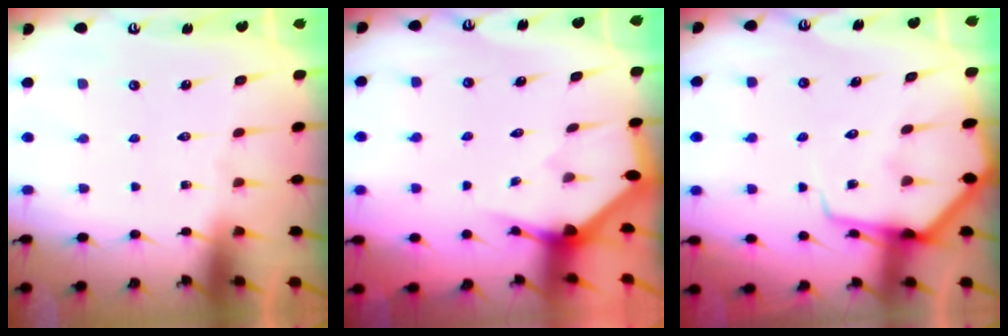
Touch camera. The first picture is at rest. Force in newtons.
{"total": 2.6, "press": 2.6, "slide": 0.2}
{"total": 8.1, "press": 8.0, "slide": 0.7}